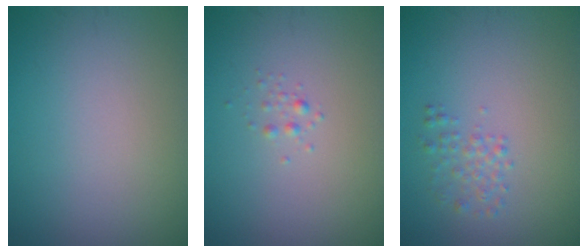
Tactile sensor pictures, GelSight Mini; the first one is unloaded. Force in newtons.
{"total": 0.7, "press": 0.7, "slide": 0.0}
{"total": 1.5, "press": 1.5, "slide": 0.1}